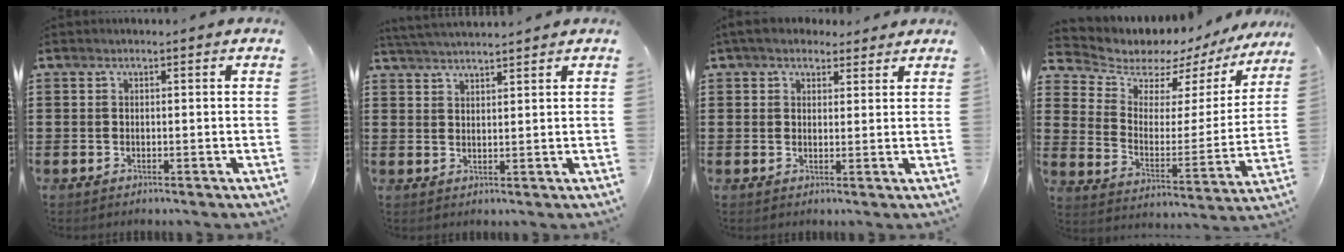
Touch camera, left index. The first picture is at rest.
{"total": 2.7, "force": [2.7, -0.4, 0.3], "torque": [-0.015, -0.006, 0.050]}
{"total": 4.0, "force": [3.4, 1.9, 1.2], "torque": [-0.034, 0.000, 0.063]}
{"total": 5.5, "force": [4.8, 2.4, 0.8], "torque": [-0.045, -0.045, 0.078]}